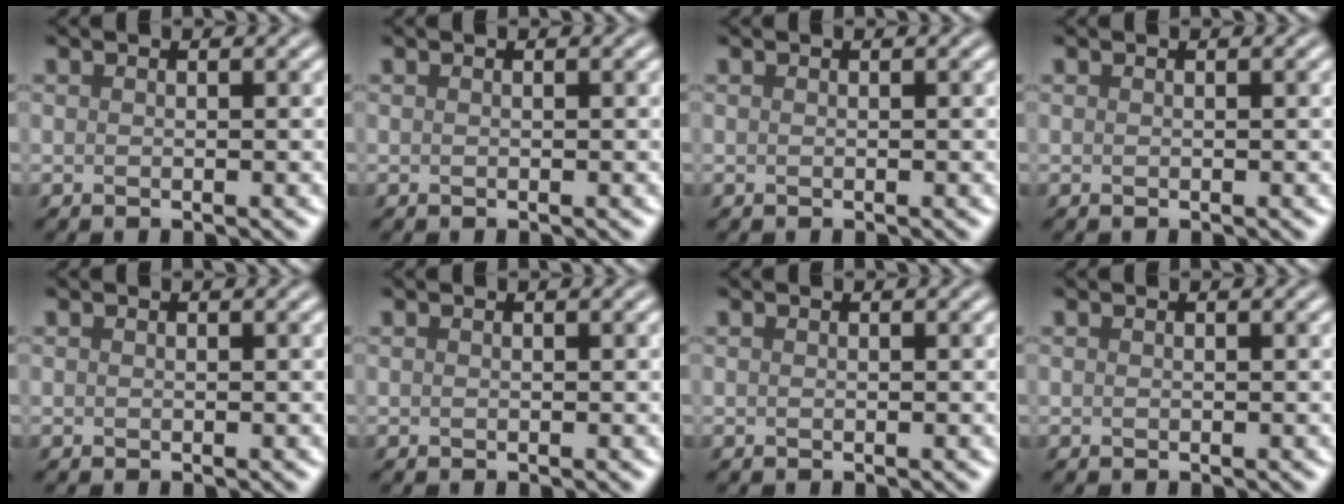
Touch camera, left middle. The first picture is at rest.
{"total": 0.0}
{"total": 0.0}
{"total": 0.0}
{"total": 0.0}
{"total": 0.0}
{"total": 0.0}
{"total": 0.0}